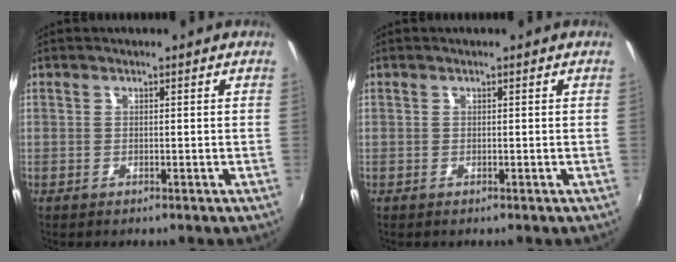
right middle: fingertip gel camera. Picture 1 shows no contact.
{"total": 0.0}